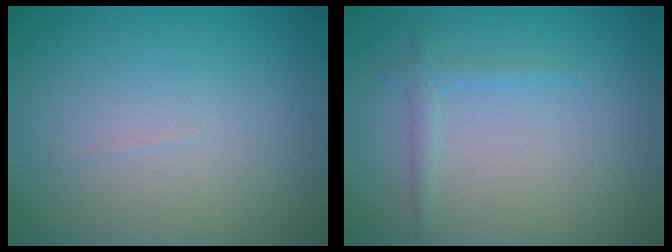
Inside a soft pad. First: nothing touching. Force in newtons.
{"total": 1.1, "press": 1.1, "slide": 0.1}